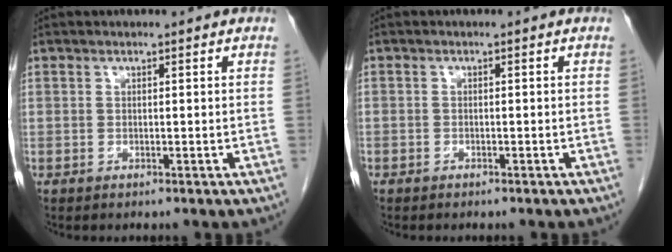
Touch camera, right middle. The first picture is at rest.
{"total": 0.7, "force": [-0.6, 0.5, 0.1], "torque": [-0.005, 0.003, -0.010]}